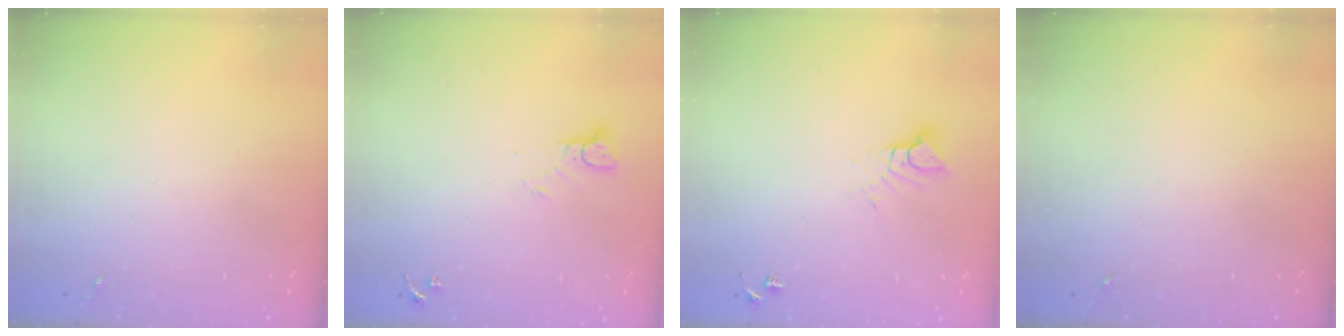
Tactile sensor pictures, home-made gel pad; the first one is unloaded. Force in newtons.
{"total": 3.1, "press": 3.1, "slide": 0.1}
{"total": 6.3, "press": 6.3, "slide": 0.1}
{"total": 0.0}